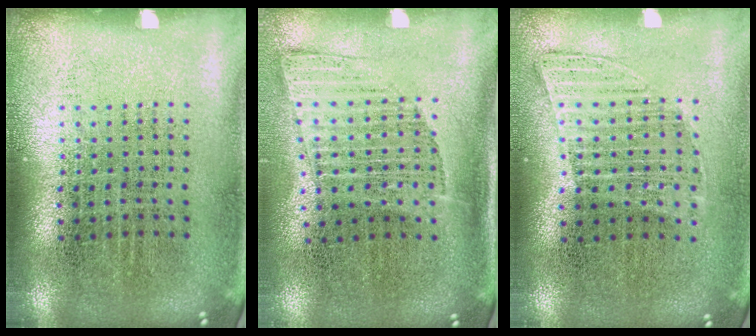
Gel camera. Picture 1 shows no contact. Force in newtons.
{"total": 1.3, "press": 1.0, "slide": 0.8}
{"total": 1.0, "press": 1.0, "slide": 0.4}